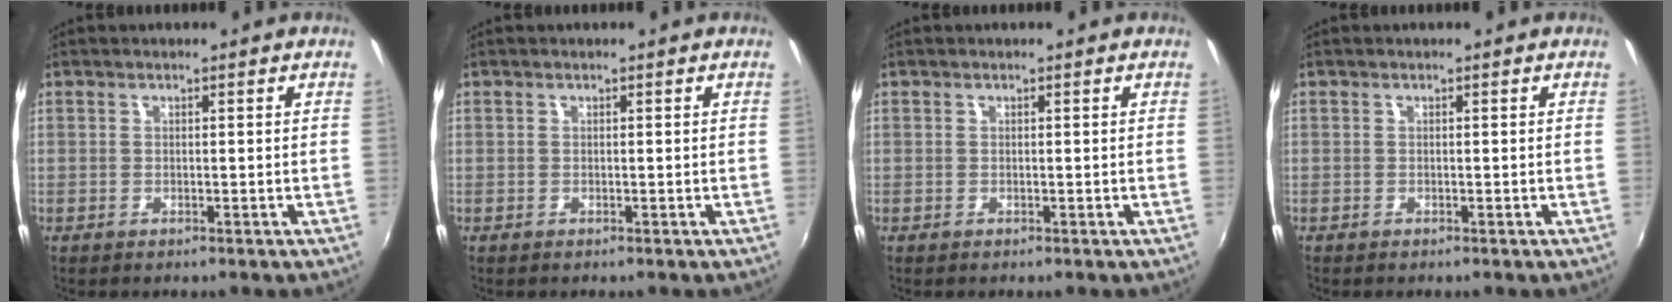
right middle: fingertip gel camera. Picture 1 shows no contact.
{"total": 0.0}
{"total": 0.0}
{"total": 0.0}